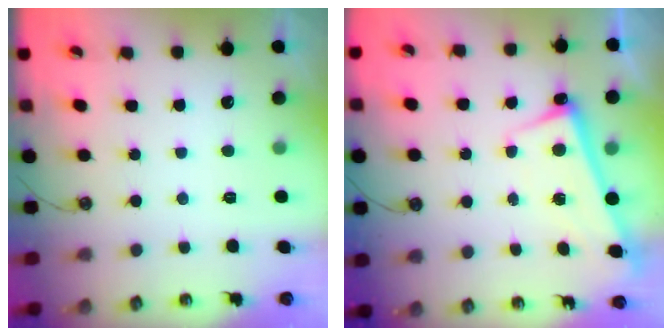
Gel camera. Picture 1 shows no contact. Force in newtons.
{"total": 2.7, "press": 2.6, "slide": 0.6}